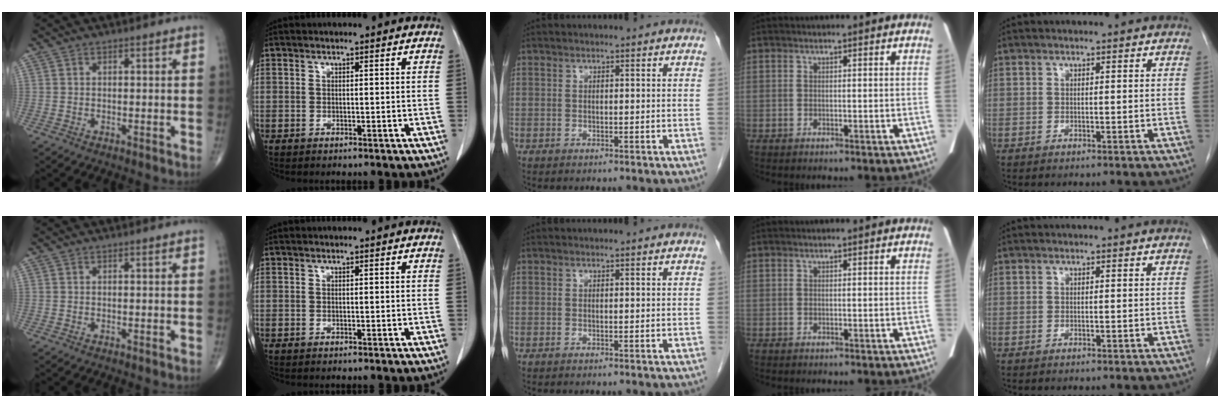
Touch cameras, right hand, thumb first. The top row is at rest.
{}